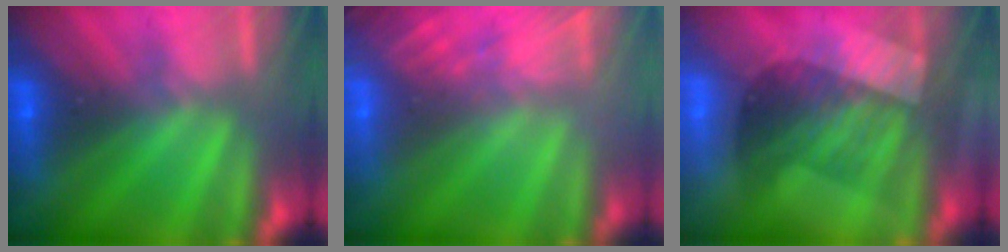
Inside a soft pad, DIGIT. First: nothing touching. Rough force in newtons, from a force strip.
{"total": 7.1}
{"total": 3.3}